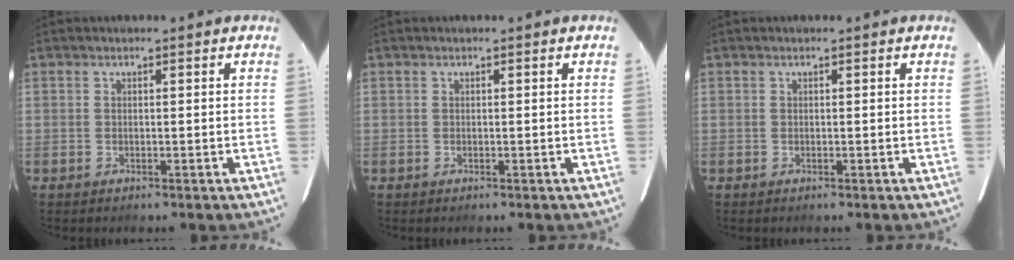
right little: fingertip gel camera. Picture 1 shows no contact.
{"total": 0.0}
{"total": 0.0}